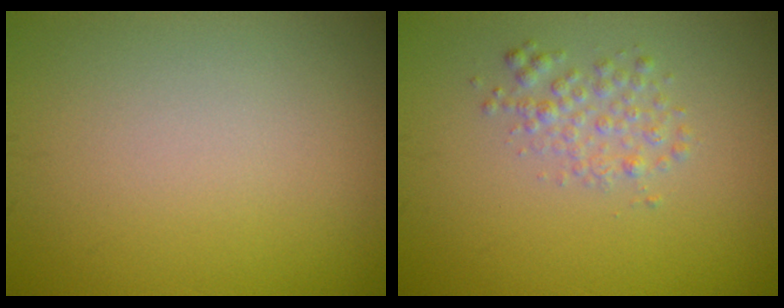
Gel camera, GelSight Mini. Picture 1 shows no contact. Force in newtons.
{"total": 2.0, "press": 2.0, "slide": 0.1}